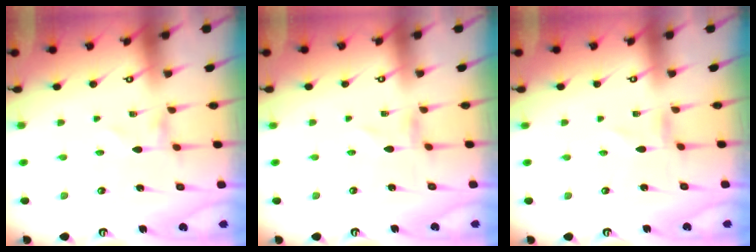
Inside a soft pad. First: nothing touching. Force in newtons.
{"total": 0.0}
{"total": 0.6, "press": 0.6, "slide": 0.1}